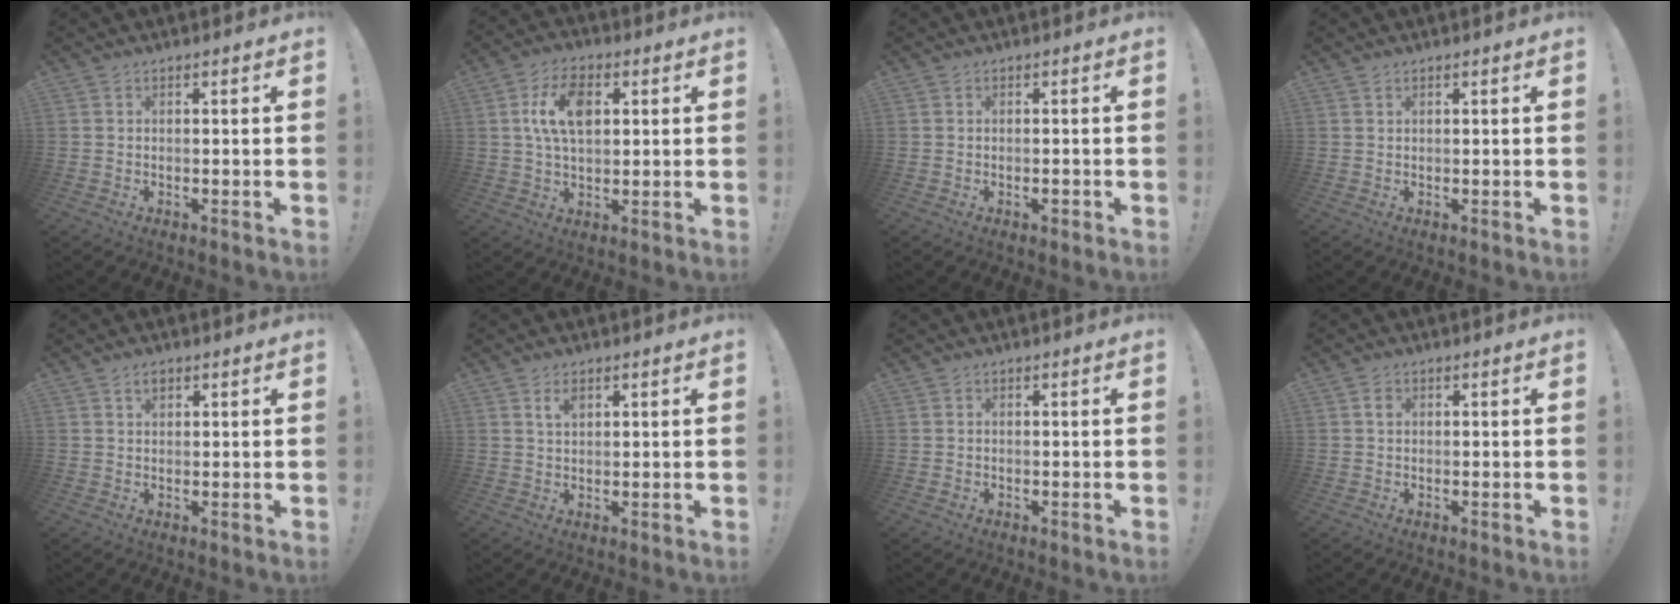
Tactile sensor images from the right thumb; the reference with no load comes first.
{"total": 11.6, "force": [2.7, 7.0, 8.8], "torque": [-0.146, 0.009, 0.049]}
{"total": 0.8, "force": [-0.5, 0.4, 0.4], "torque": [0.005, -0.002, -0.010]}
{"total": 0.7, "force": [0.6, 0.3, 0.2], "torque": [-0.001, -0.002, 0.011]}
{"total": 2.0, "force": [1.2, 1.1, 1.1], "torque": [-0.012, -0.001, 0.019]}
{"total": 2.9, "force": [1.5, 1.5, 1.9], "torque": [-0.021, -0.006, 0.023]}
{"total": 0.5, "force": [0.1, 0.5, -0.1], "torque": [0.003, 0.002, 0.001]}
{"total": 1.3, "force": [0.2, 1.1, 0.7], "torque": [0.001, -0.001, 0.001]}